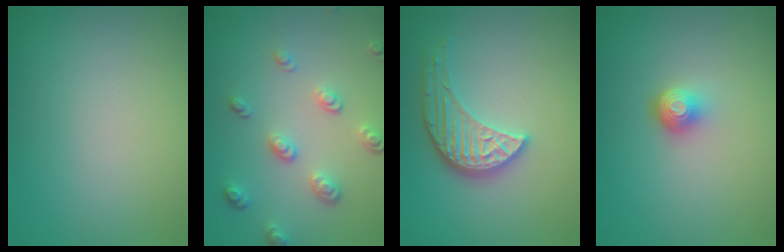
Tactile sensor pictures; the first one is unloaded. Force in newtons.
{"total": 3.3, "press": 2.6, "slide": 1.9}
{"total": 4.3, "press": 3.6, "slide": 2.4}
{"total": 2.2, "press": 1.4, "slide": 1.7}